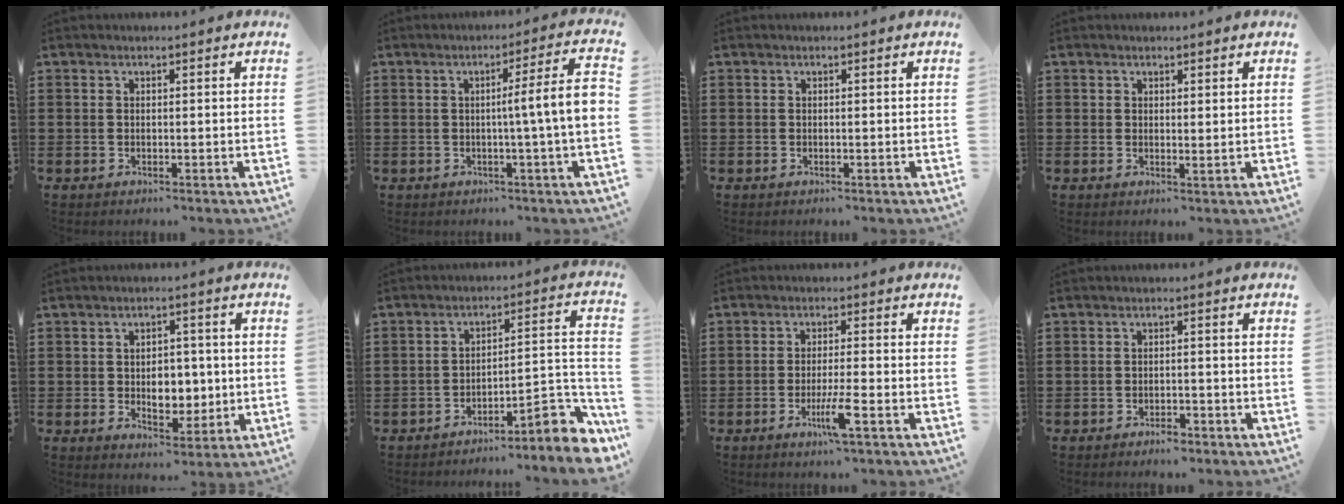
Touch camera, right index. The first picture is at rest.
{"total": 7.8, "force": [-0.2, -0.3, 7.8], "torque": [-0.121, -0.015, -0.009]}
{"total": 0.0}
{"total": 0.9, "force": [0.8, 0.3, 0.2], "torque": [-0.004, 0.002, 0.016]}
{"total": 5.5, "force": [-0.2, 3.9, 3.8], "torque": [-0.057, 0.002, -0.010]}
{"total": 7.4, "force": [-5.2, 1.6, 5.0], "torque": [-0.069, -0.002, -0.098]}
{"total": 5.2, "force": [-2.4, -0.1, 4.7], "torque": [-0.097, -0.022, -0.045]}
{"total": 1.8, "force": [-1.7, 0.4, 0.5], "torque": [-0.015, 0.000, -0.035]}